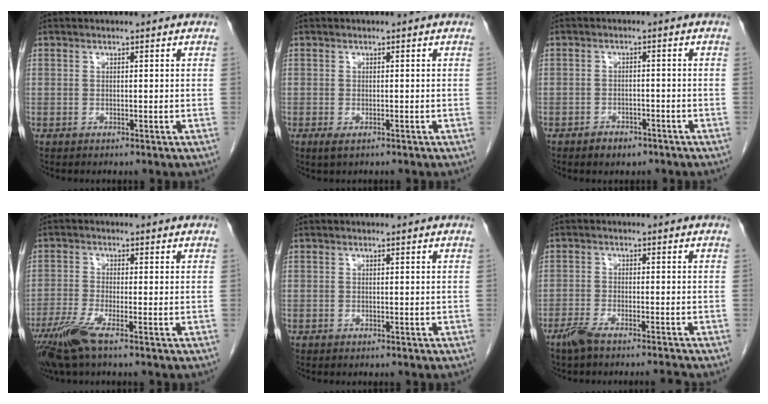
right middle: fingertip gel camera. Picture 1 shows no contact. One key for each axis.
{"total": 1.4, "fx": -0.8, "fy": 0.5, "fz": 1.1, "tx": -0.019, "ty": -0.004, "tz": -0.009}
{"total": 2.8, "fx": -2.0, "fy": 1.6, "fz": 1.0, "tx": -0.018, "ty": 0.004, "tz": -0.021}
{"total": 5.5, "fx": -3.6, "fy": 0.2, "fz": 4.2, "tx": -0.090, "ty": -0.017, "tz": -0.075}
{"total": 0.0}
{"total": 4.6, "fx": -4.1, "fy": -0.4, "fz": 2.1, "tx": -0.041, "ty": -0.006, "tz": -0.075}